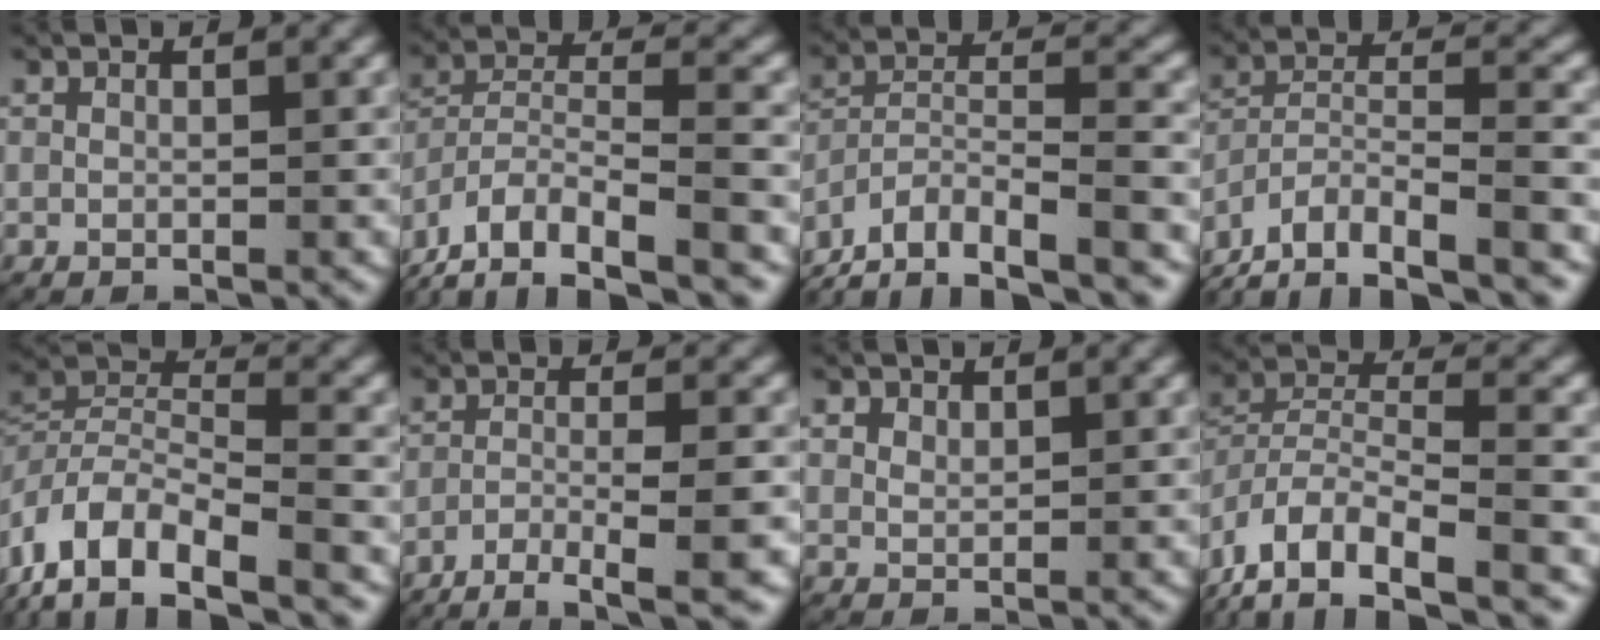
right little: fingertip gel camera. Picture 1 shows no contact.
{"total": 8.5, "force": [-4.5, 5.5, 4.7], "torque": [-0.106, -0.017, -0.072]}
{"total": 11.9, "force": [-8.5, 6.7, 5.0], "torque": [-0.100, -0.027, -0.139]}
{"total": 10.9, "force": [-7.3, 6.4, 4.9], "torque": [-0.101, -0.026, -0.119]}
{"total": 8.6, "force": [-3.3, 6.1, 5.1], "torque": [-0.121, -0.017, -0.057]}
{"total": 7.8, "force": [-6.5, 1.5, 4.1], "torque": [-0.066, -0.022, -0.092]}
{"total": 1.4, "force": [0.9, 0.9, 0.5], "torque": [-0.018, -0.006, 0.026]}
{"total": 7.0, "force": [-3.3, 4.2, 4.4], "torque": [-0.100, -0.010, -0.054]}